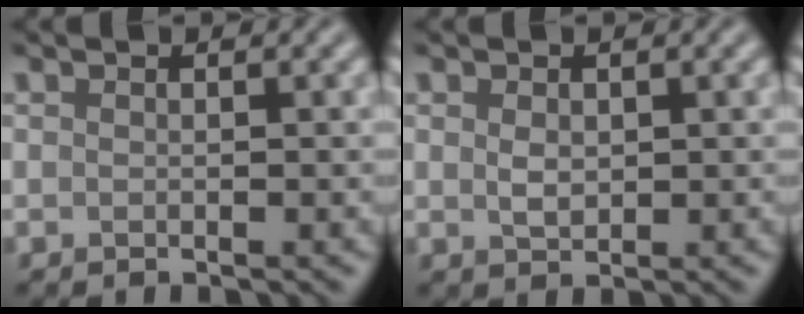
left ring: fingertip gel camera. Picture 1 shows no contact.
{"total": 1.5, "force": [0.3, 1.1, 1.1], "torque": [-0.022, -0.002, 0.008]}